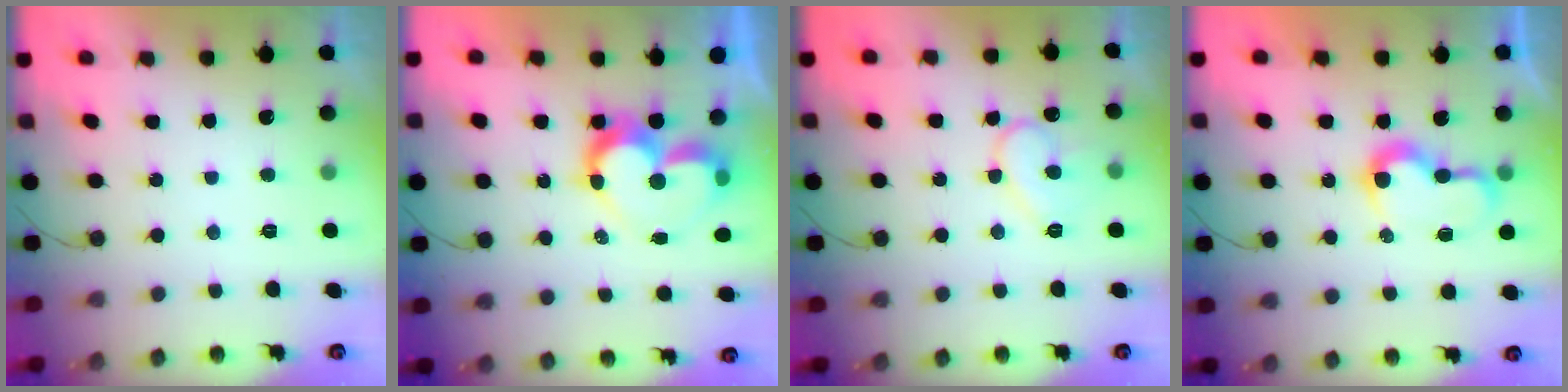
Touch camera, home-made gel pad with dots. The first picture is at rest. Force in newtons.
{"total": 12.3, "press": 12.2, "slide": 1.1}
{"total": 10.4, "press": 10.4, "slide": 0.8}
{"total": 7.9, "press": 7.8, "slide": 0.9}